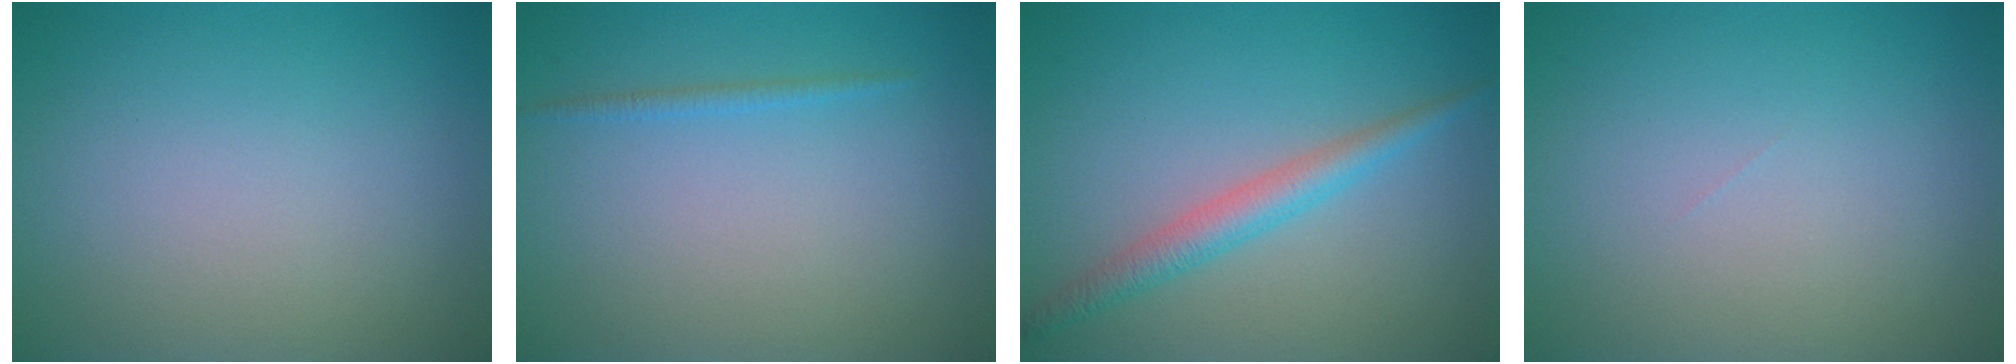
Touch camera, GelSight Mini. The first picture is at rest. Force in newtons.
{"total": 0.8, "press": 0.8, "slide": 0.1}
{"total": 2.6, "press": 2.6, "slide": 0.0}
{"total": 0.0}